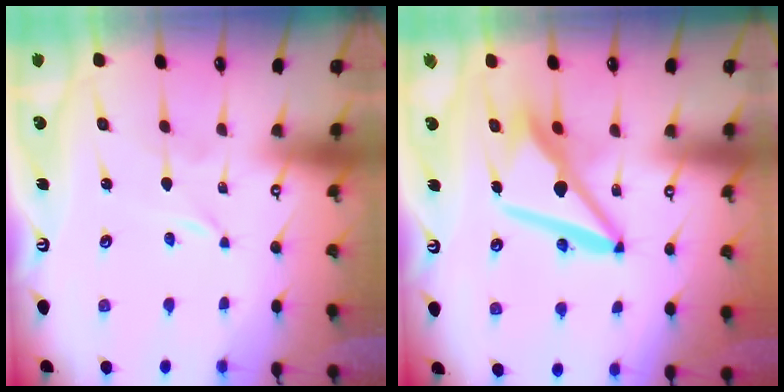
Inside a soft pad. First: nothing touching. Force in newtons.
{"total": 11.8, "press": 11.7, "slide": 1.7}